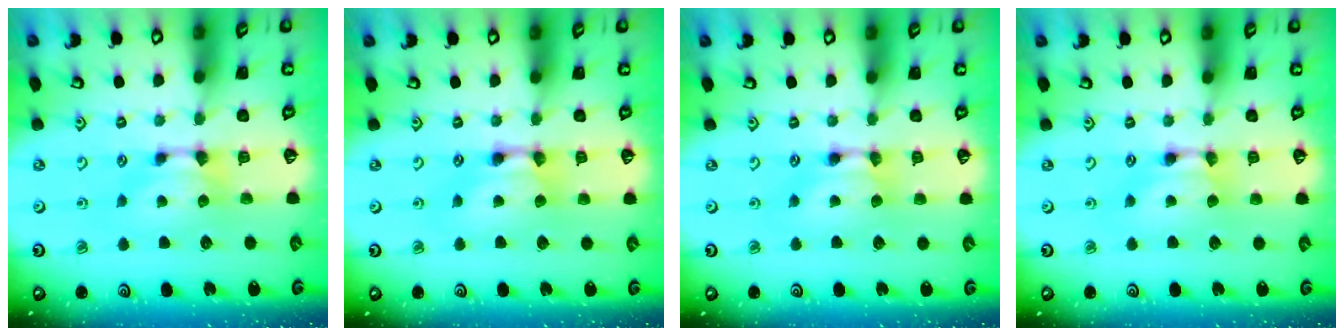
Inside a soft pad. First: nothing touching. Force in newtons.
{"total": 2.2, "press": 2.2, "slide": 0.1}
{"total": 1.6, "press": 1.6, "slide": 0.1}
{"total": 1.6, "press": 1.6, "slide": 0.1}